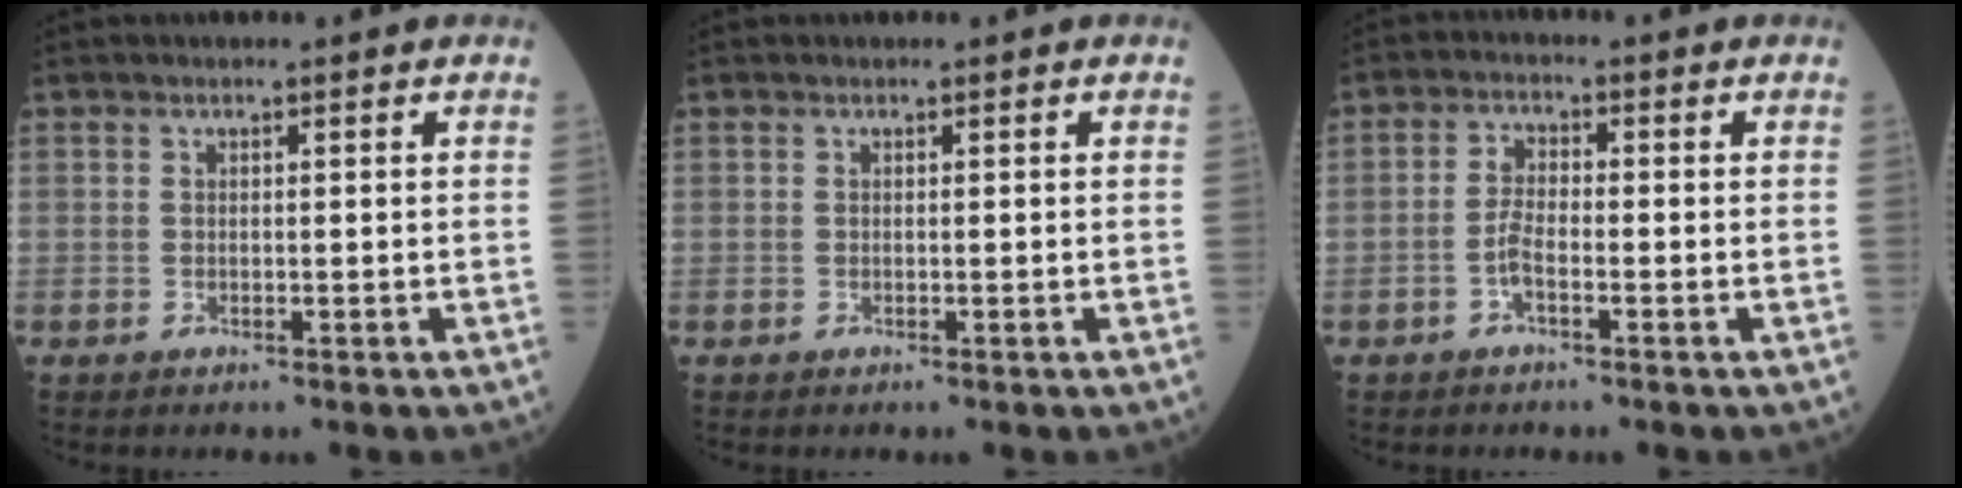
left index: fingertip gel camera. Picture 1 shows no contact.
{"total": 0.0}
{"total": 3.1, "force": [-1.6, 1.0, 2.5], "torque": [-0.059, 0.000, -0.035]}